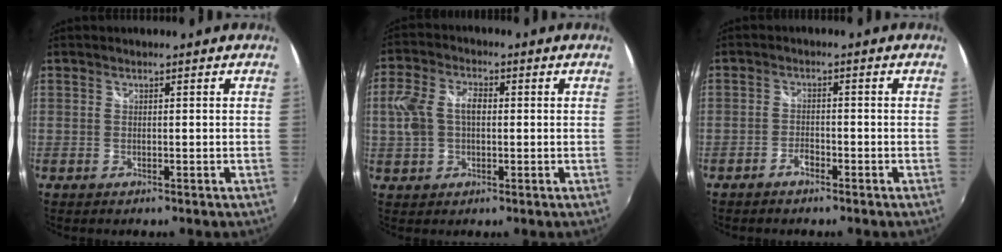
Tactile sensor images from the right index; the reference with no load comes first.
{"total": 7.9, "force": [0.4, 5.2, 6.0], "torque": [-0.127, 0.016, 0.008]}
{"total": 2.1, "force": [-1.7, 0.8, 0.9], "torque": [-0.024, 0.004, -0.031]}